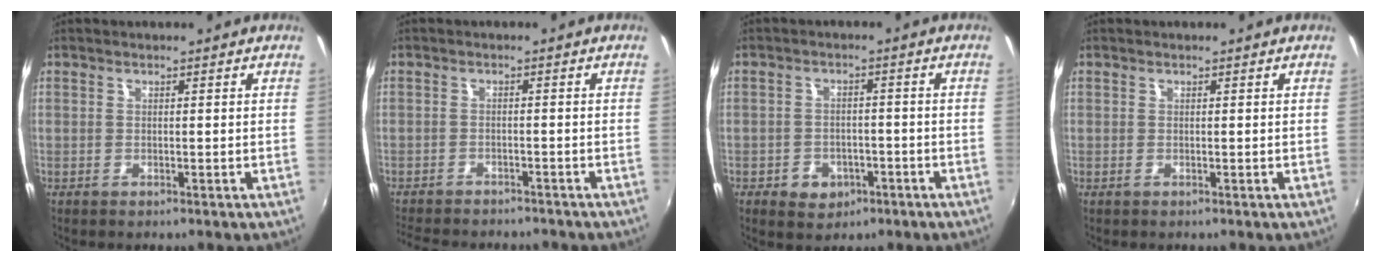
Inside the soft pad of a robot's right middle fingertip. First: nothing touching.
{"total": 10.0, "force": [-9.0, 2.2, 3.6], "torque": [-0.090, -0.024, -0.137]}
{"total": 5.3, "force": [-2.9, 4.0, 2.0], "torque": [-0.063, 0.004, -0.032]}
{"total": 0.0}